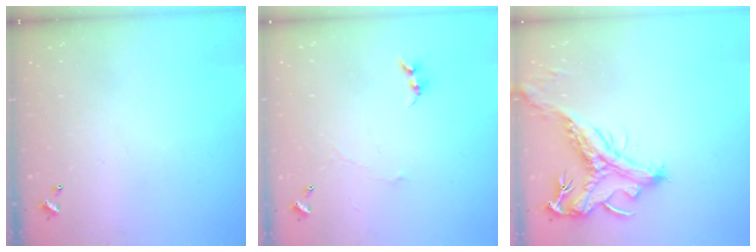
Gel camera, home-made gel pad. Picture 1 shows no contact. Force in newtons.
{"total": 0.0}
{"total": 2.0, "press": 1.5, "slide": 1.3}